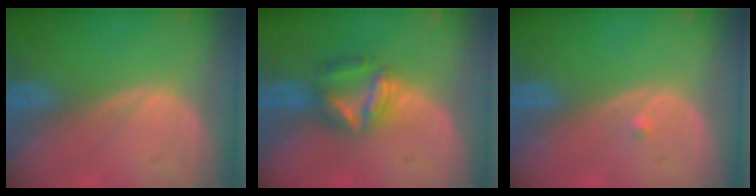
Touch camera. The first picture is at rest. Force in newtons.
{"total": 5.7, "press": 5.7, "slide": 0.4}
{"total": 0.5, "press": 0.4, "slide": 0.3}